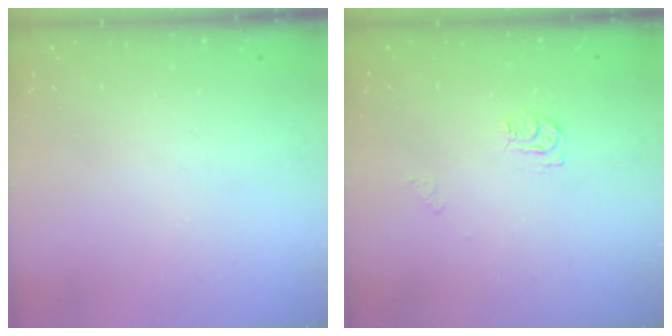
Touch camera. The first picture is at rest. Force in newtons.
{"total": 4.9, "press": 4.9, "slide": 0.4}